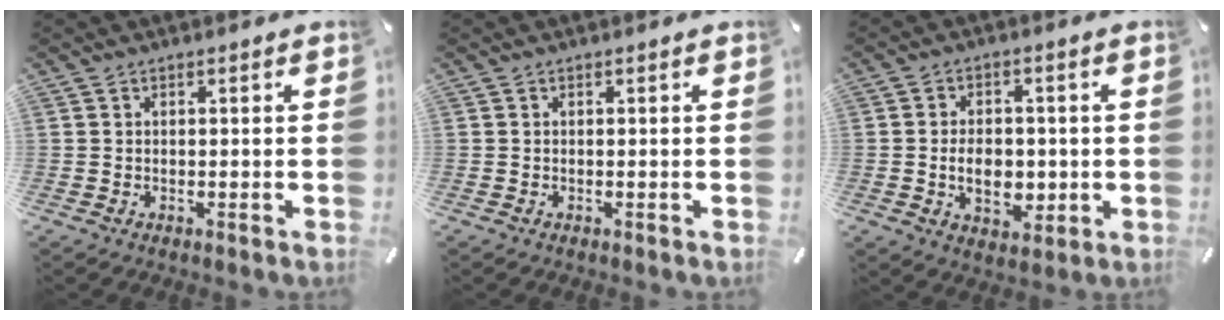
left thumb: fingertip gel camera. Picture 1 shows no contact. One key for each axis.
{"total": 0.0}
{"total": 8.0, "fx": -1.0, "fy": 5.8, "fz": 5.4, "tx": -0.079, "ty": -0.007, "tz": -0.022}